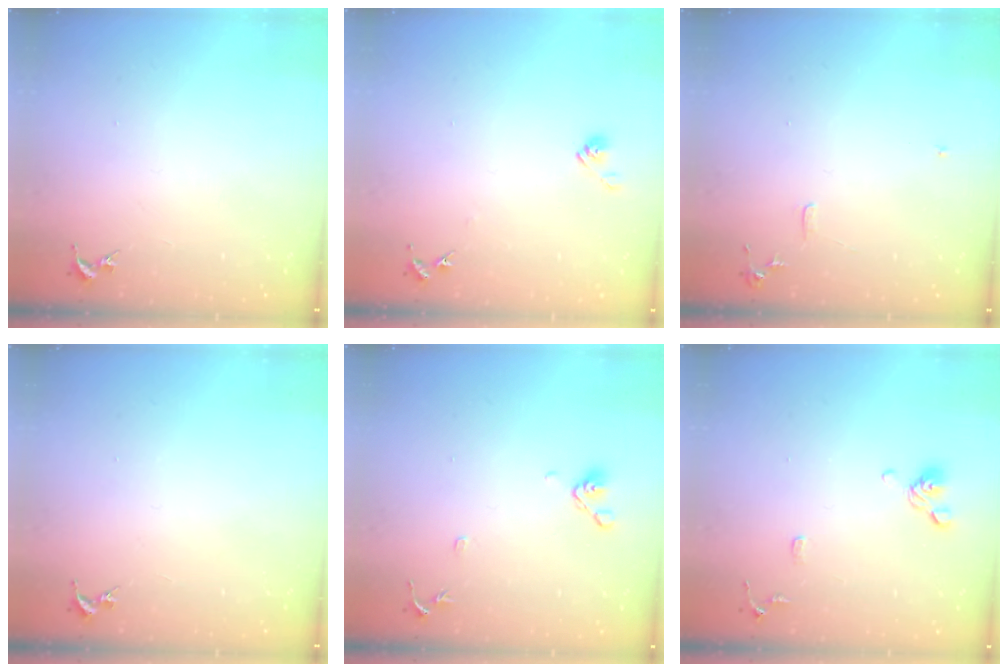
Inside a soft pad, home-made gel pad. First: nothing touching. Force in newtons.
{"total": 6.2, "press": 6.2, "slide": 0.5}
{"total": 6.0, "press": 6.0, "slide": 0.7}
{"total": 0.0}
{"total": 8.9, "press": 8.7, "slide": 1.9}
{"total": 8.8, "press": 8.6, "slide": 2.0}